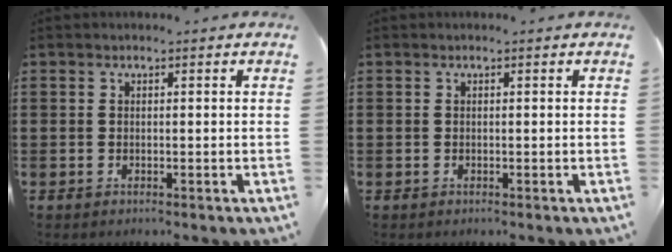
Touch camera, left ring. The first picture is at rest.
{"total": 0.0}